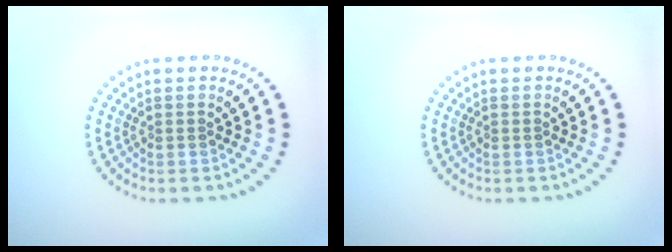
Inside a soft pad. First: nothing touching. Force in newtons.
{"total": 0.0}